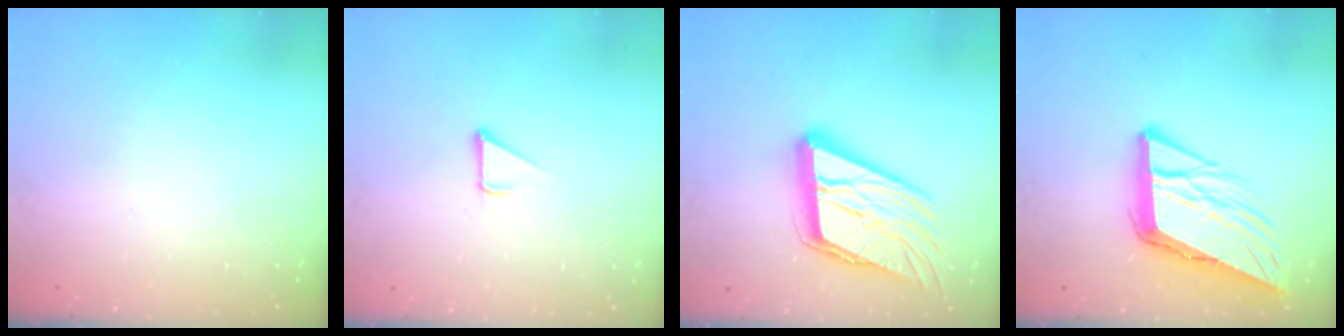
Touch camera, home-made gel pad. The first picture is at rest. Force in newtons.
{"total": 1.9, "press": 1.9, "slide": 0.1}
{"total": 19.2, "press": 19.0, "slide": 2.8}
{"total": 11.0, "press": 10.7, "slide": 2.3}